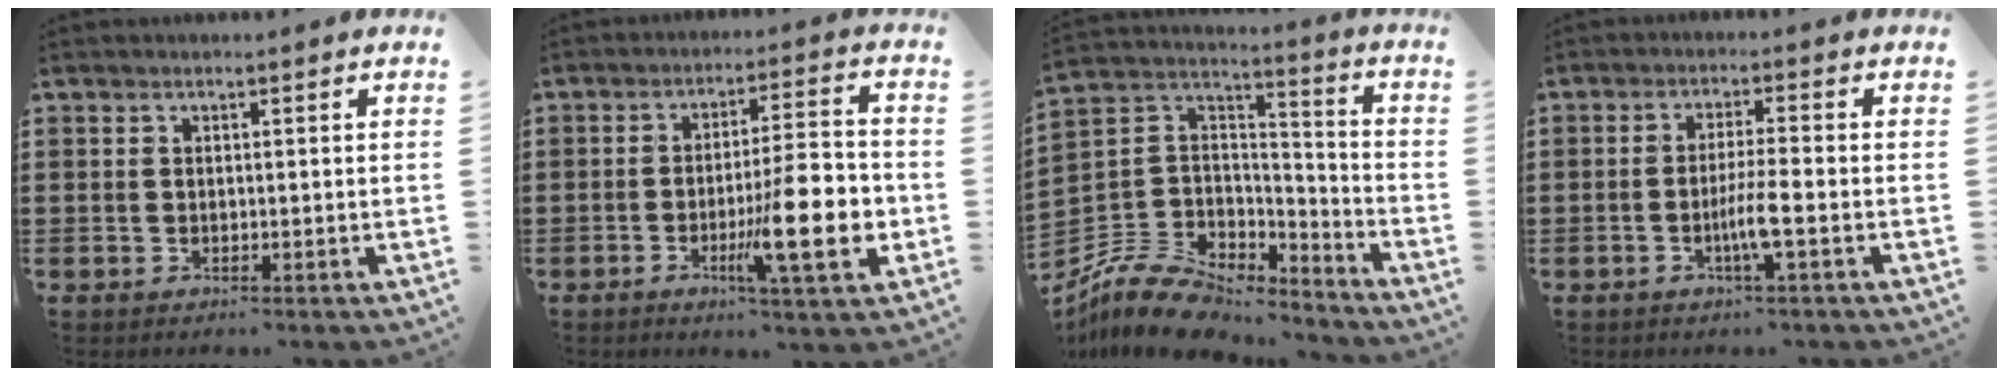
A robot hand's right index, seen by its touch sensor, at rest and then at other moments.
{"total": 13.4, "force": [-3.8, 2.4, 12.6], "torque": [-0.198, -0.008, -0.063]}
{"total": 9.5, "force": [-8.3, 4.0, 2.4], "torque": [-0.071, 0.008, -0.165]}
{"total": 4.7, "force": [-1.7, -0.1, 4.4], "torque": [-0.083, -0.012, -0.032]}